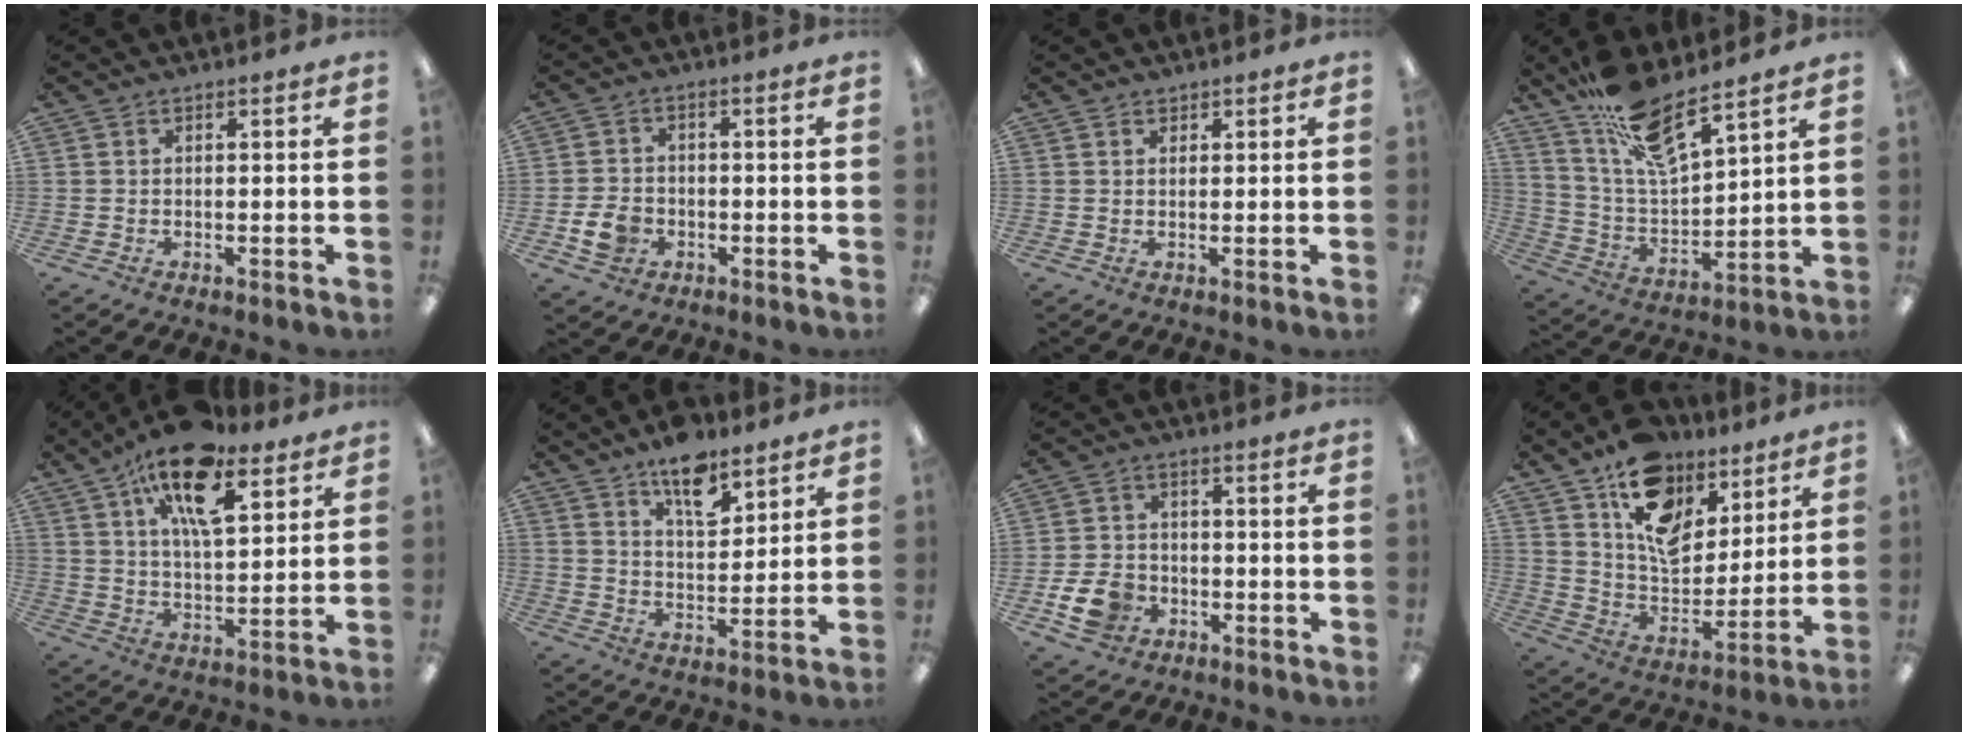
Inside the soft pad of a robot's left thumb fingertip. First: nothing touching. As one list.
[{"total": 5.7, "force": [-2.2, 4.5, 2.9], "torque": [-0.056, 0.003, -0.041]}, {"total": 1.1, "force": [0.9, 0.6, 0.0], "torque": [0.009, -0.002, 0.016]}, {"total": 14.4, "force": [11.6, 3.4, 7.9], "torque": [-0.162, -0.069, 0.204]}, {"total": 17.4, "force": [10.7, 7.3, 11.6], "torque": [-0.187, -0.043, 0.178]}, {"total": 11.2, "force": [8.1, 4.9, 6.0], "torque": [-0.090, -0.042, 0.141]}, {"total": 8.2, "force": [-3.6, 6.2, 4.2], "torque": [-0.103, 0.017, -0.066]}, {"total": 16.6, "force": [10.4, 10.2, 8.1], "torque": [-0.130, -0.057, 0.191]}]